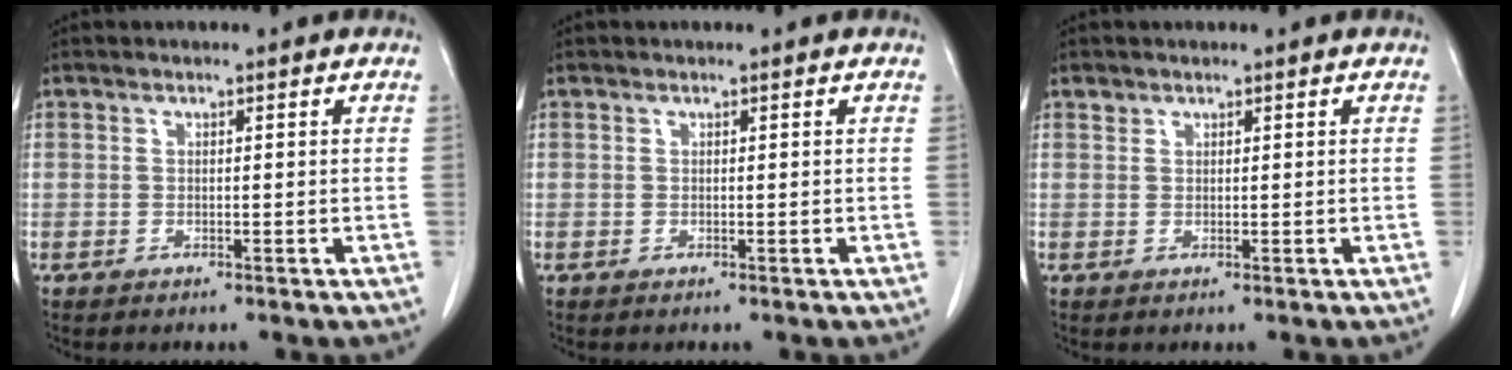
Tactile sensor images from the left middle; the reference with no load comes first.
{"total": 0.0}
{"total": 0.8, "force": [0.6, 0.4, 0.0], "torque": [0.004, 0.002, 0.008]}